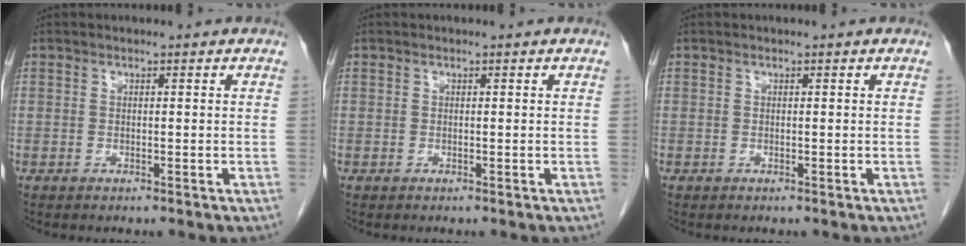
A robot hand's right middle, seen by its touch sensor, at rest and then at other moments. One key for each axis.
{"total": 0.0}
{"total": 0.0}